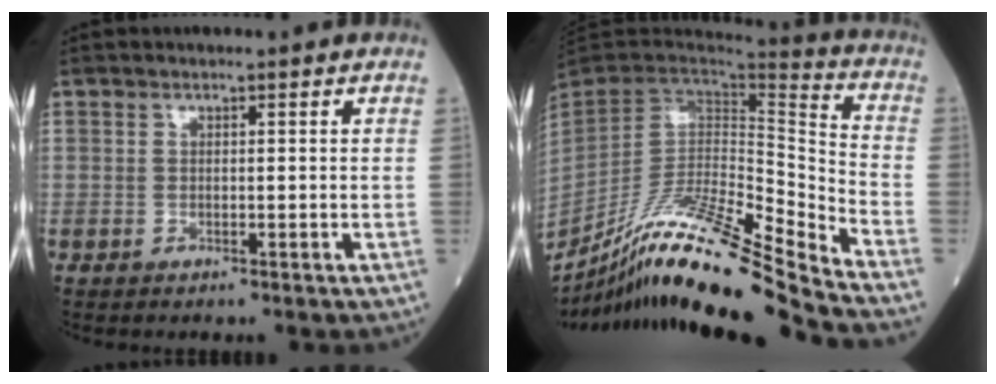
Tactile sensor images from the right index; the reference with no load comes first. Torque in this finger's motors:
{"motor_torque": [0.00, -0.51, 0.25, 0.08]}